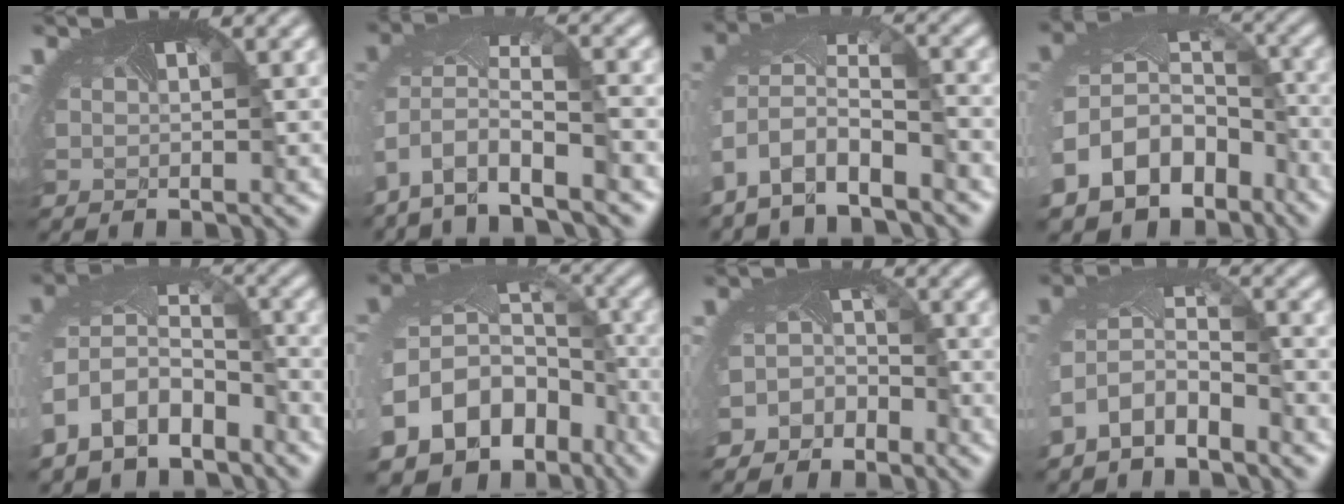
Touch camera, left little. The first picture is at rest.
{"total": 8.0, "force": [-5.1, 3.4, 5.1], "torque": [-0.125, -0.019, -0.076]}
{"total": 6.3, "force": [-4.7, 2.6, 3.4], "torque": [-0.091, -0.020, -0.081]}
{"total": 14.4, "force": [-6.8, 11.3, 5.8], "torque": [-0.161, -0.044, -0.106]}
{"total": 8.9, "force": [-4.3, 6.4, 4.4], "torque": [-0.121, -0.025, -0.066]}
{"total": 19.1, "force": [-8.9, 15.2, 7.3], "torque": [-0.181, -0.067, -0.122]}
{"total": 3.5, "force": [-2.8, 2.0, -0.4], "torque": [0.007, 0.002, -0.049]}
{"total": 4.1, "force": [-2.7, 2.2, 2.2], "torque": [-0.069, -0.011, -0.059]}